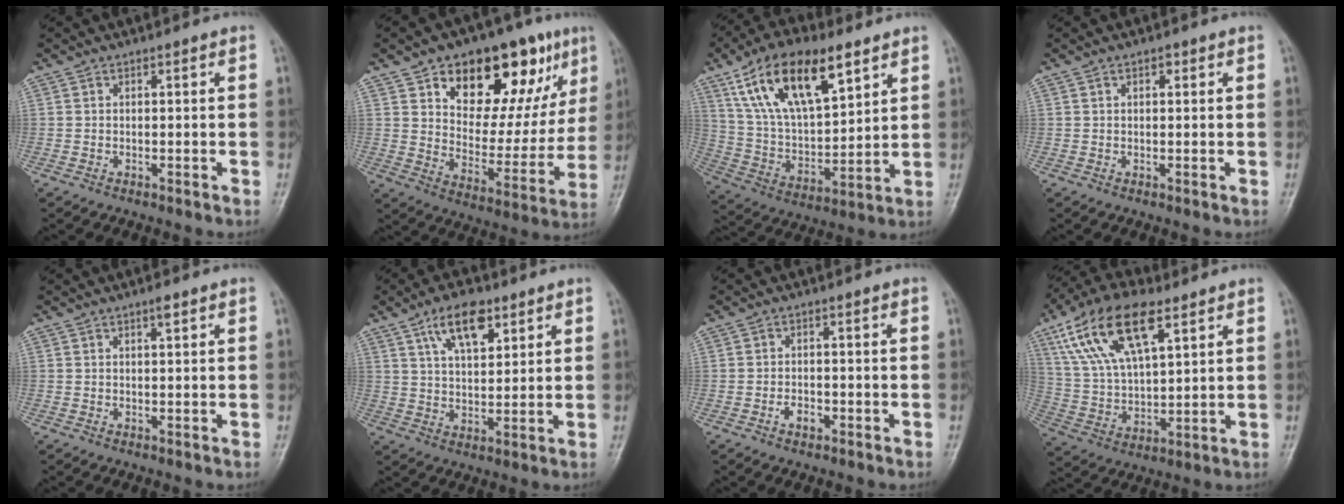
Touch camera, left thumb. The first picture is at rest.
{"total": 22.9, "force": [11.6, 12.0, 15.6], "torque": [-0.165, -0.029, 0.179]}
{"total": 20.2, "force": [10.8, 9.0, 14.6], "torque": [-0.234, -0.028, 0.202]}
{"total": 1.2, "force": [0.5, 0.7, 0.8], "torque": [-0.009, 0.001, 0.006]}
{"total": 1.4, "force": [0.8, 0.3, 1.1], "torque": [-0.016, -0.001, 0.012]}
{"total": 9.5, "force": [5.1, 4.4, 6.6], "torque": [-0.098, -0.021, 0.093]}
{"total": 2.4, "force": [-1.2, 1.5, 1.4], "torque": [-0.020, 0.010, -0.020]}
{"total": 17.7, "force": [8.9, 7.7, 13.2], "torque": [-0.240, -0.013, 0.168]}